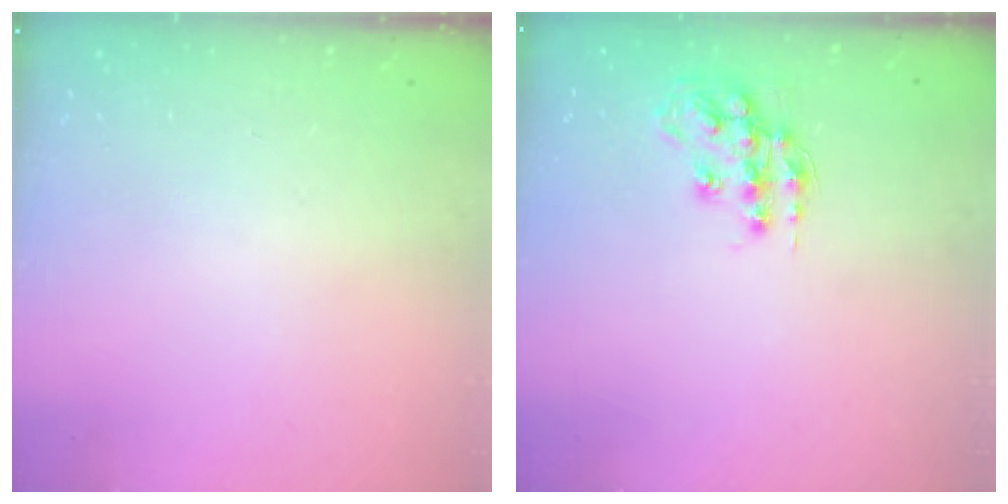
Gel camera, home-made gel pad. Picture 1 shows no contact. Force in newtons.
{"total": 13.3, "press": 13.3, "slide": 0.8}